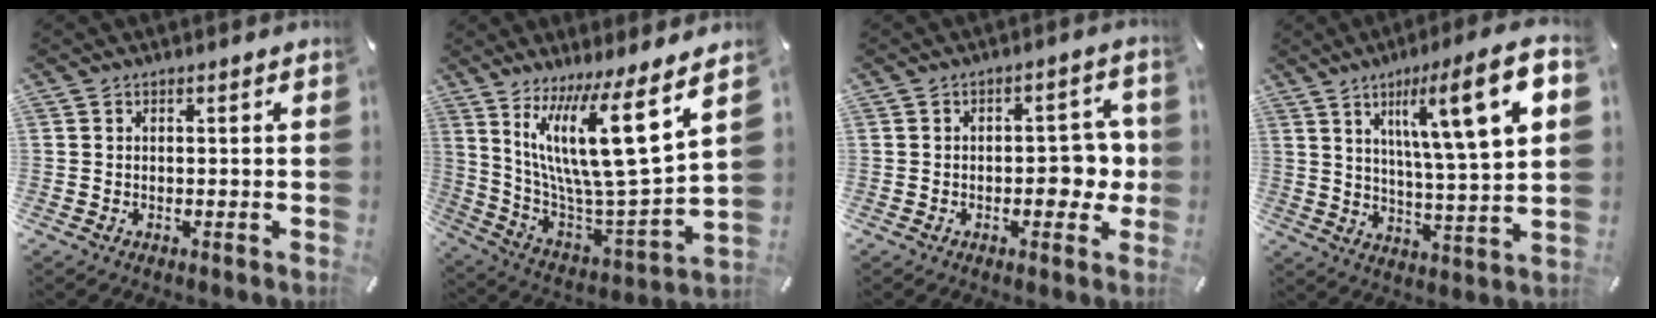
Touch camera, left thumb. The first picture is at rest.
{"total": 19.9, "force": [11.0, 3.8, 16.2], "torque": [-0.306, -0.086, 0.172]}
{"total": 8.3, "force": [-1.1, 4.8, 6.6], "torque": [-0.070, 0.002, -0.023]}
{"total": 16.5, "force": [7.6, 3.2, 14.3], "torque": [-0.221, -0.029, 0.107]}